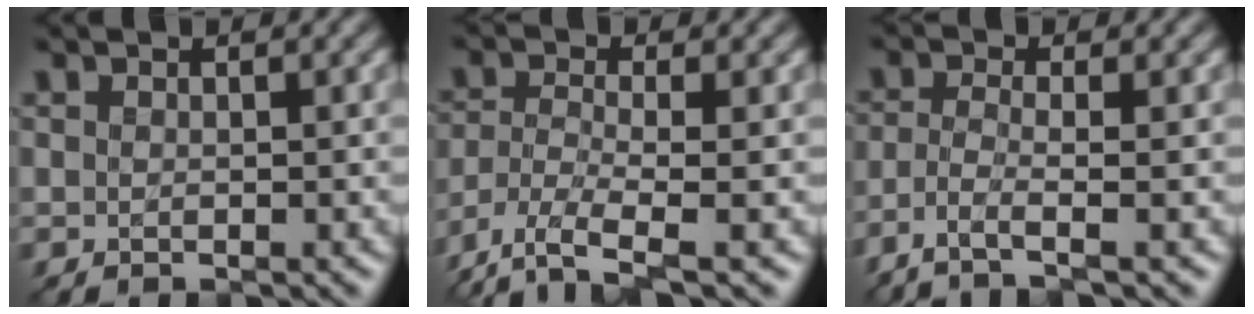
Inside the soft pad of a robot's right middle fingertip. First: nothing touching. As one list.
[{"total": 5.3, "force": [-3.5, 1.6, 3.7], "torque": [-0.085, -0.015, -0.076]}, {"total": 3.6, "force": [-2.4, 0.8, 2.6], "torque": [-0.055, -0.008, -0.059]}]